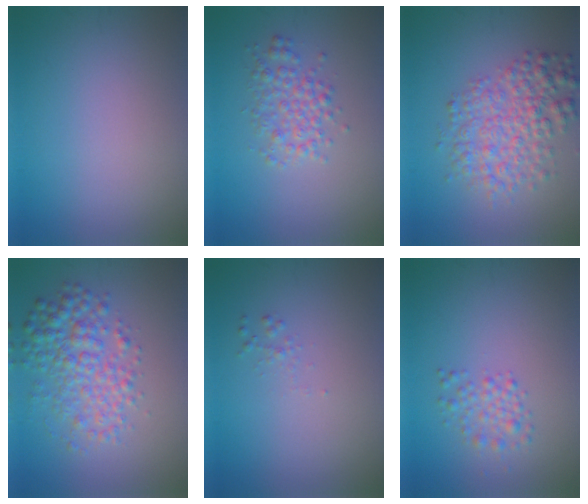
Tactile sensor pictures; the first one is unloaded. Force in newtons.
{"total": 2.8, "press": 2.8, "slide": 0.0}
{"total": 5.2, "press": 5.2, "slide": 0.1}
{"total": 4.8, "press": 4.8, "slide": 0.0}
{"total": 0.6, "press": 0.6, "slide": 0.0}
{"total": 1.9, "press": 1.9, "slide": 0.0}